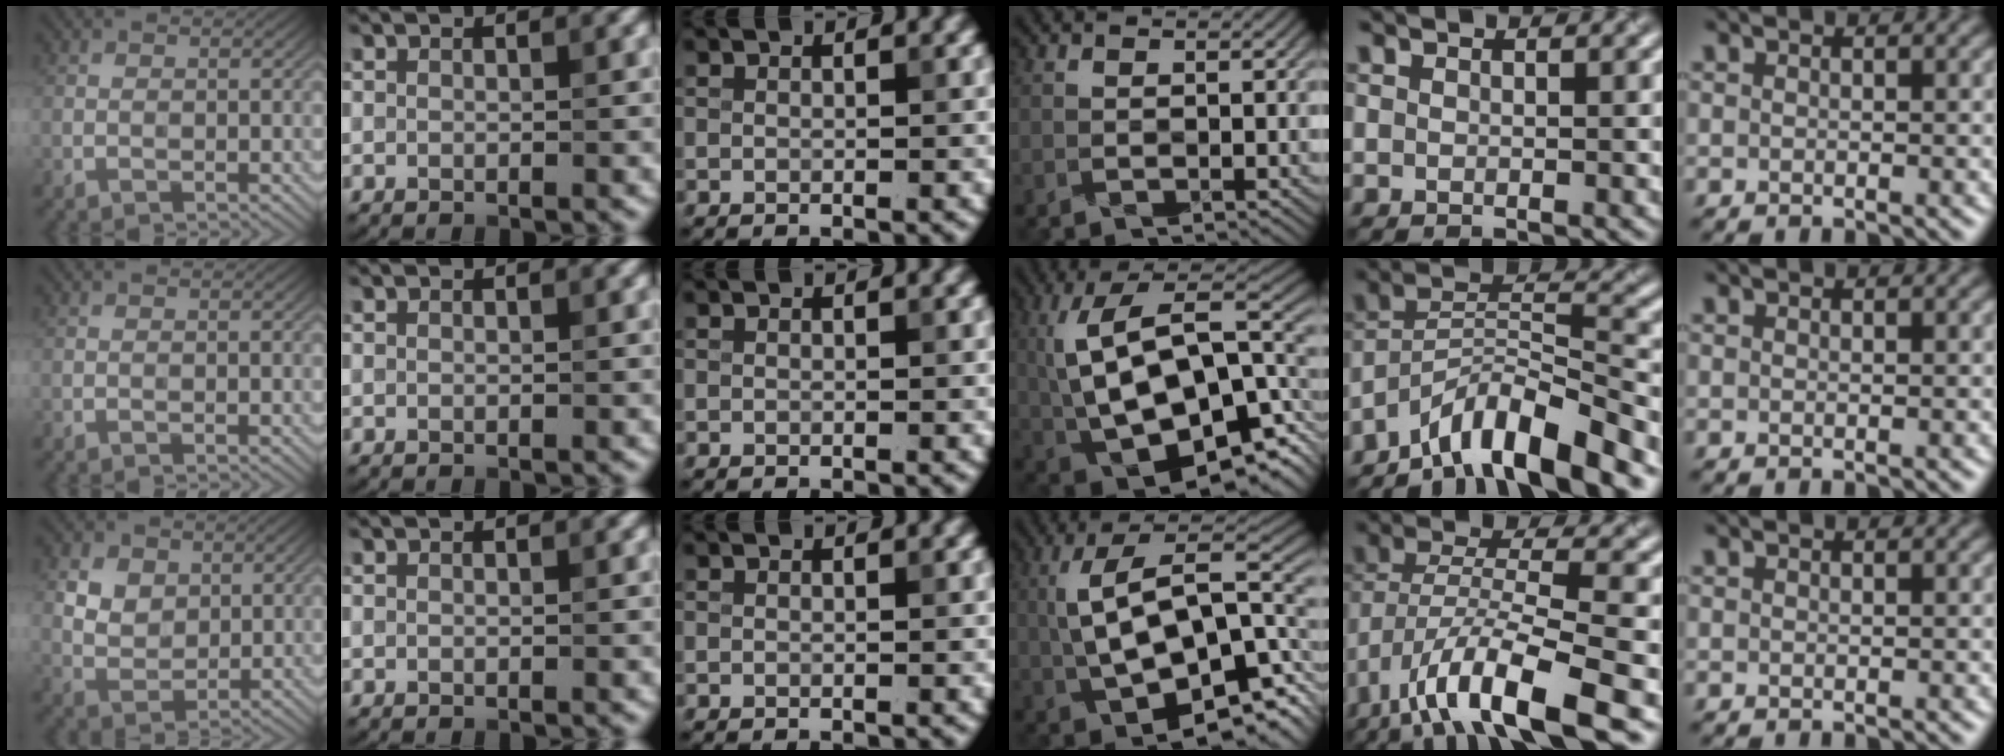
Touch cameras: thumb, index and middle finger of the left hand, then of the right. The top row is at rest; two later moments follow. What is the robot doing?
{"motion": "wrap", "object": "crepe paper"}